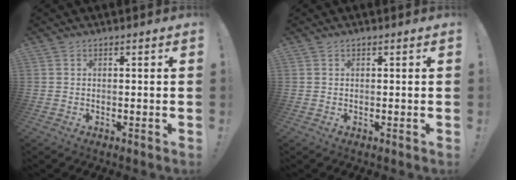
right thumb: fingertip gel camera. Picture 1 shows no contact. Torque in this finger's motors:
{"motor_torque": [0.00, 0.00, 0.00, 0.00, 0.00]}